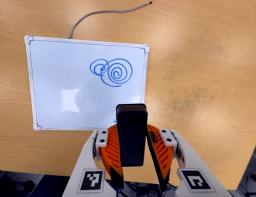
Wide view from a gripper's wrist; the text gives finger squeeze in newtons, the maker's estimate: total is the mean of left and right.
{"total": 5.8, "left": 5.5, "right": 6.0}